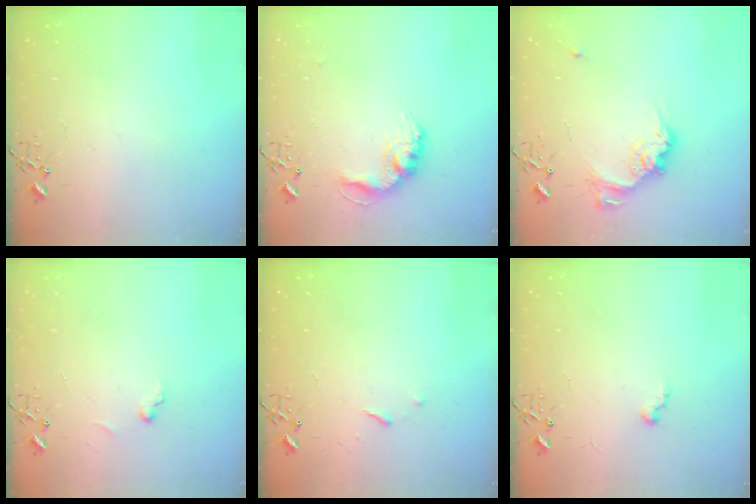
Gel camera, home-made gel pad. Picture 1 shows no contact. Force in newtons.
{"total": 13.8, "press": 13.8, "slide": 1.0}
{"total": 15.4, "press": 15.4, "slide": 1.0}
{"total": 5.6, "press": 5.6, "slide": 0.5}
{"total": 3.4, "press": 3.3, "slide": 0.6}
{"total": 5.3, "press": 5.3, "slide": 0.5}